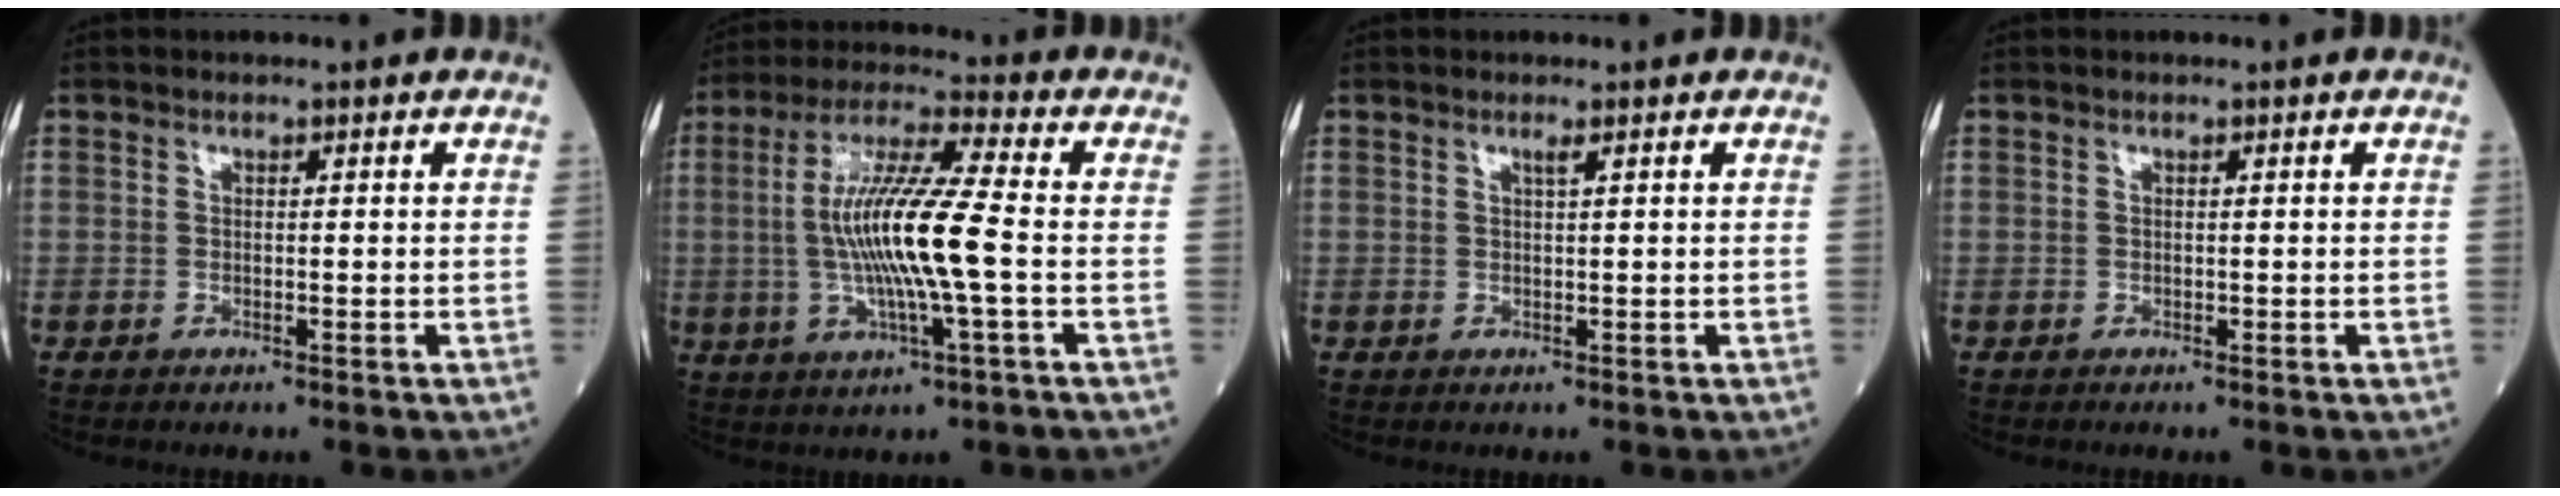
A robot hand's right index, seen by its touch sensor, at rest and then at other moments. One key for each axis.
{"total": 13.4, "fx": -1.0, "fy": 0.5, "fz": 13.4, "tx": -0.265, "ty": 0.003, "tz": -0.023}
{"total": 0.7, "fx": 0.4, "fy": -0.2, "fz": 0.5, "tx": -0.017, "ty": -0.003, "tz": 0.010}
{"total": 0.0}